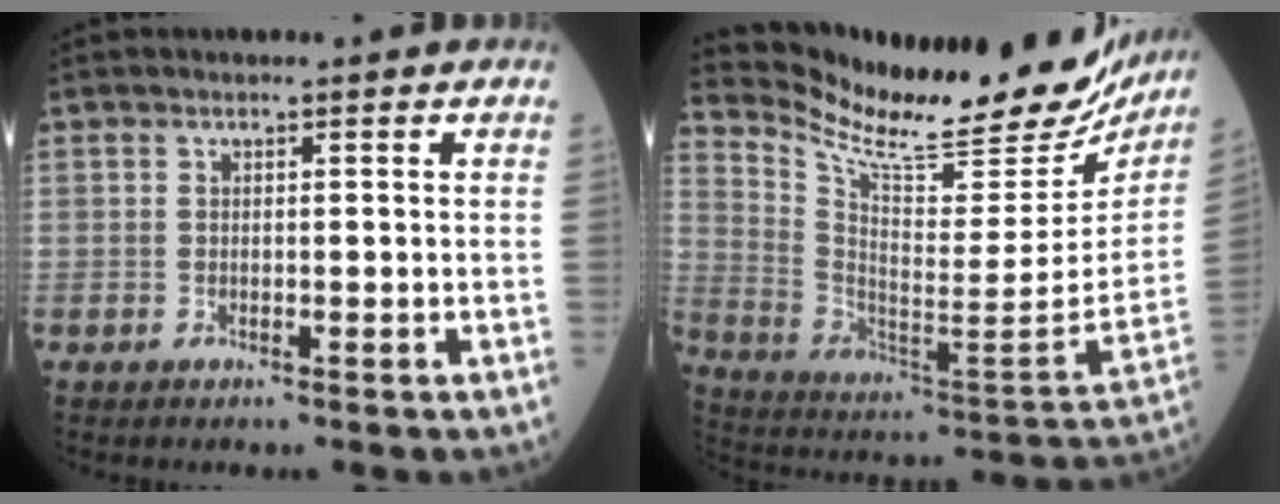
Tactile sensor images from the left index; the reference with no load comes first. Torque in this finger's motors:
{"motor_torque": [0.81, -1.33, 0.16, 0.04]}